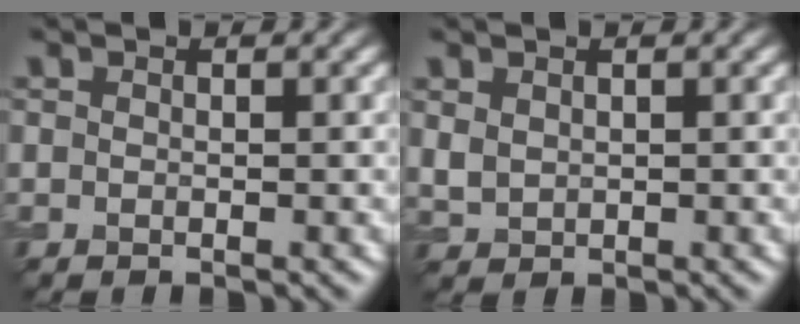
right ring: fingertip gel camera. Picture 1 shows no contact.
{"total": 1.4, "force": [0.6, 1.0, 0.7], "torque": [-0.018, -0.002, 0.018]}